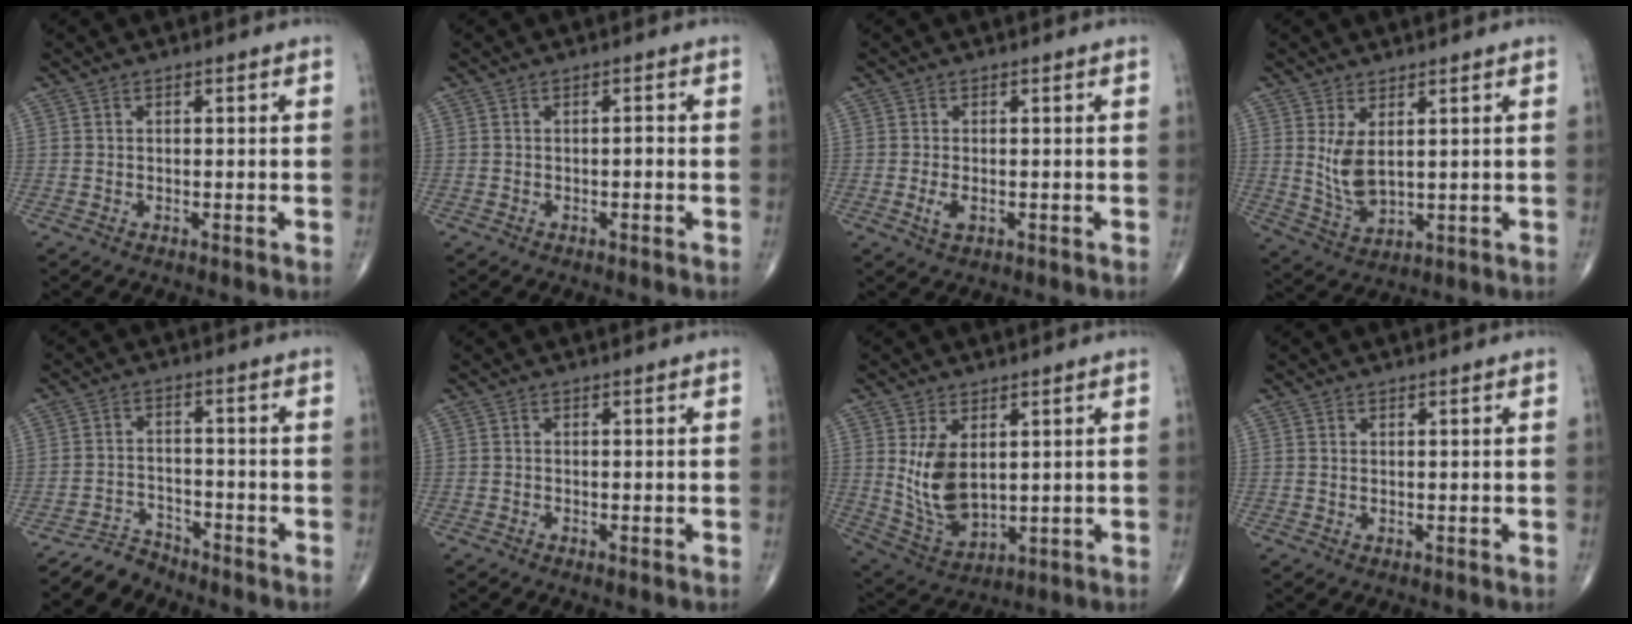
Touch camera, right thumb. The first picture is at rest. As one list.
[{"total": 1.0, "force": [-0.3, 0.5, 0.8], "torque": [-0.008, 0.002, -0.008]}, {"total": 2.5, "force": [-0.7, 1.3, 2.0], "torque": [-0.043, -0.004, -0.011]}, {"total": 6.3, "force": [1.7, 3.0, 5.2], "torque": [-0.097, -0.021, 0.047]}, {"total": 4.3, "force": [-4.1, 1.3, -0.6], "torque": [0.018, 0.028, -0.077]}, {"total": 0.6, "force": [-0.3, 0.2, 0.5], "torque": [-0.012, -0.002, -0.005]}, {"total": 10.0, "force": [2.1, 5.7, 7.9], "torque": [-0.140, -0.022, 0.060]}, {"total": 0.0}]